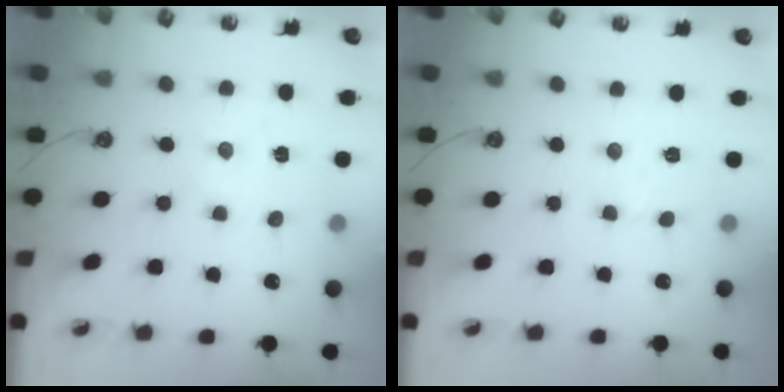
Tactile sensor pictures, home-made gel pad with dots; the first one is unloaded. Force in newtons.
{"total": 2.1, "press": 2.1, "slide": 0.5}